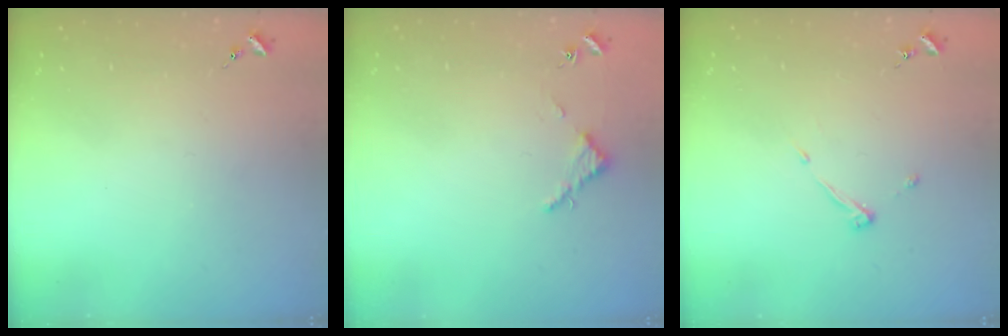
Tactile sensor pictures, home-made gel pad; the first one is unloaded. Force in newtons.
{"total": 2.8, "press": 2.8, "slide": 0.3}
{"total": 3.9, "press": 3.9, "slide": 0.6}